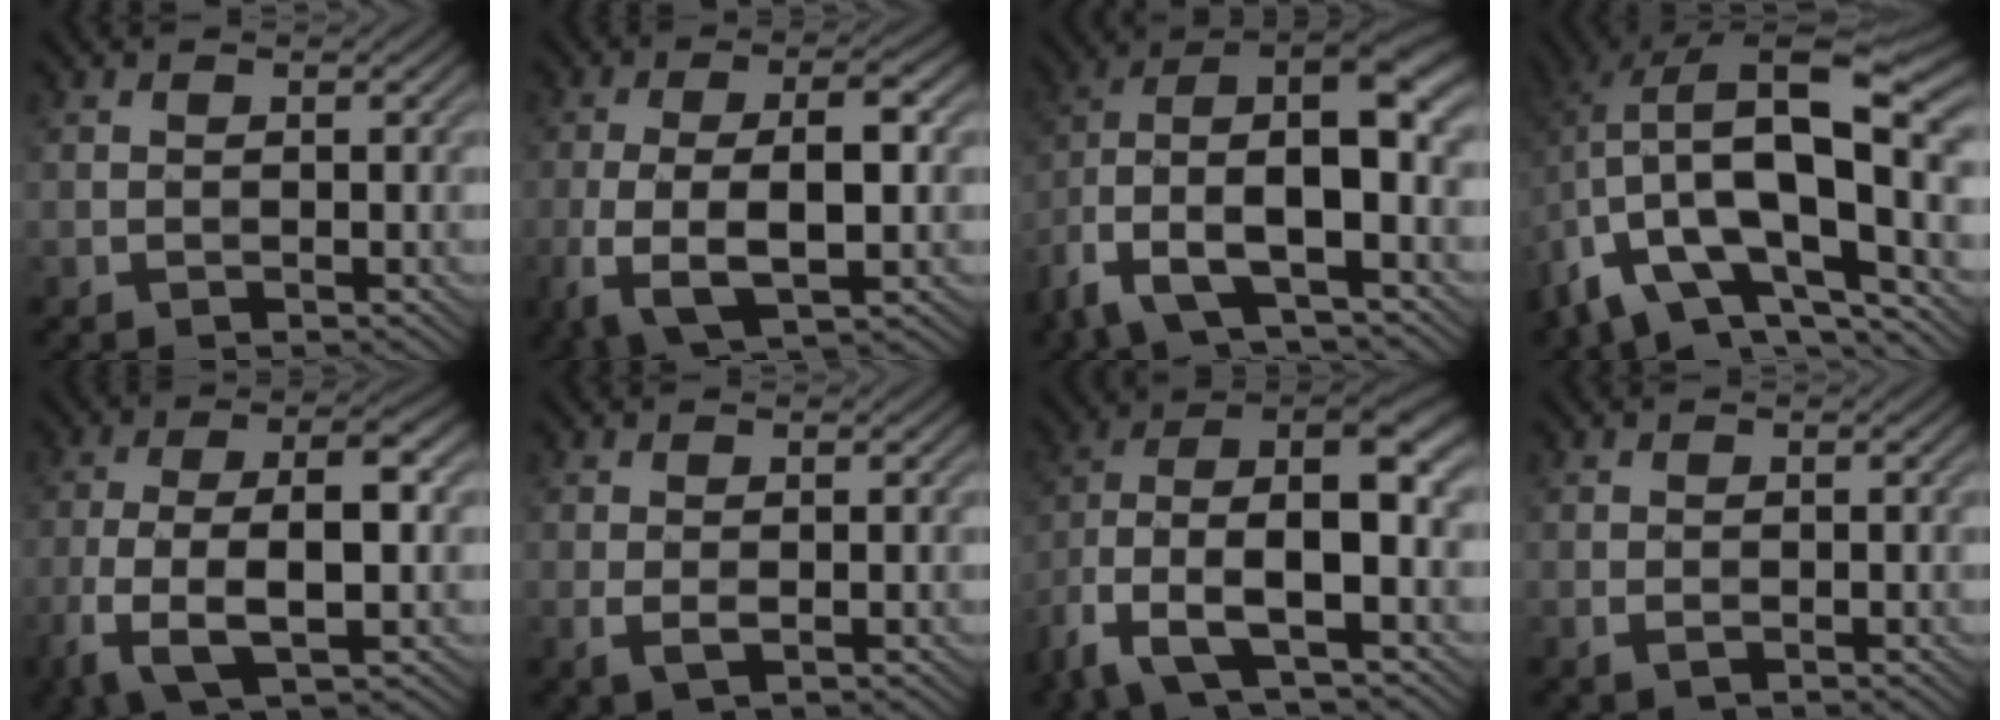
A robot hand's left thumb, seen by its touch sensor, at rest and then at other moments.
{"total": 9.5, "force": [-2.4, 3.3, 8.6], "torque": [-0.169, -0.004, -0.045]}
{"total": 14.9, "force": [-4.4, 7.0, 12.4], "torque": [-0.257, -0.013, -0.079]}
{"total": 17.1, "force": [-2.9, 8.2, 14.8], "torque": [-0.257, -0.010, -0.040]}
{"total": 10.4, "force": [-3.2, 3.5, 9.2], "torque": [-0.175, -0.001, -0.063]}
{"total": 1.6, "force": [0.1, 0.6, 1.5], "torque": [-0.038, -0.002, 0.002]}
{"total": 13.5, "force": [-4.3, 6.0, 11.3], "torque": [-0.237, -0.012, -0.084]}
{"total": 0.8, "force": [-0.2, 0.4, 0.7], "torque": [-0.016, -0.002, -0.002]}